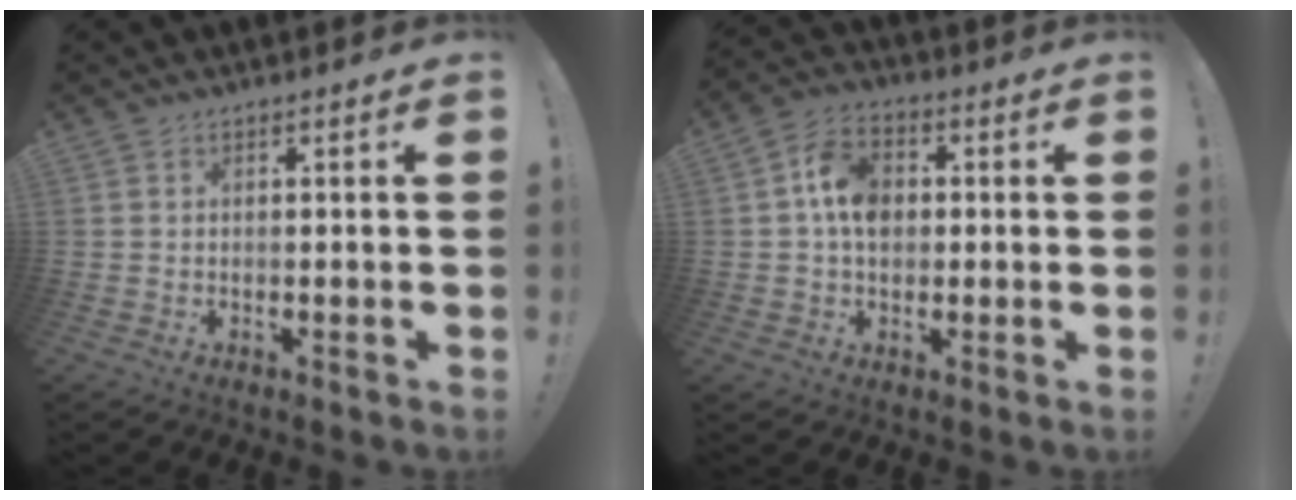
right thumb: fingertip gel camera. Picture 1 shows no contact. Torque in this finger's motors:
{"motor_torque": [0.59, 0.46, 1.18, -0.13, 0.04]}